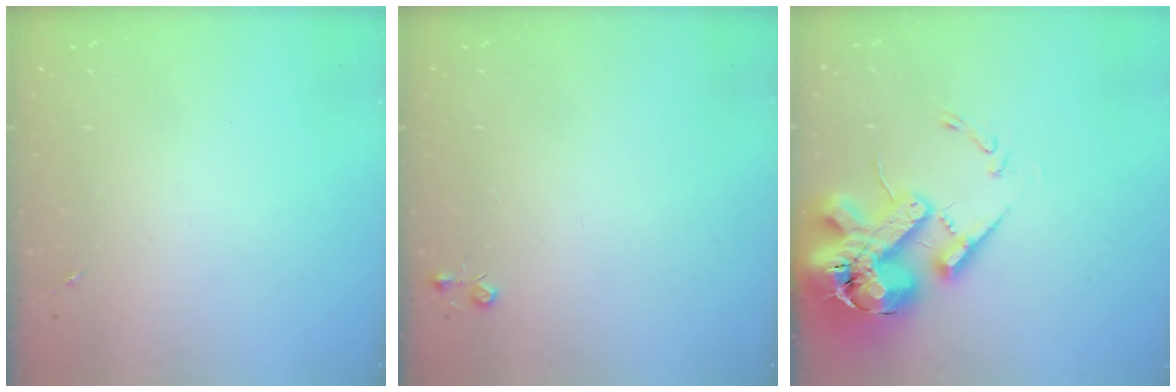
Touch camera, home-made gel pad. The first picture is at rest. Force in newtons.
{"total": 3.7, "press": 3.7, "slide": 0.5}
{"total": 20.8, "press": 20.5, "slide": 3.5}